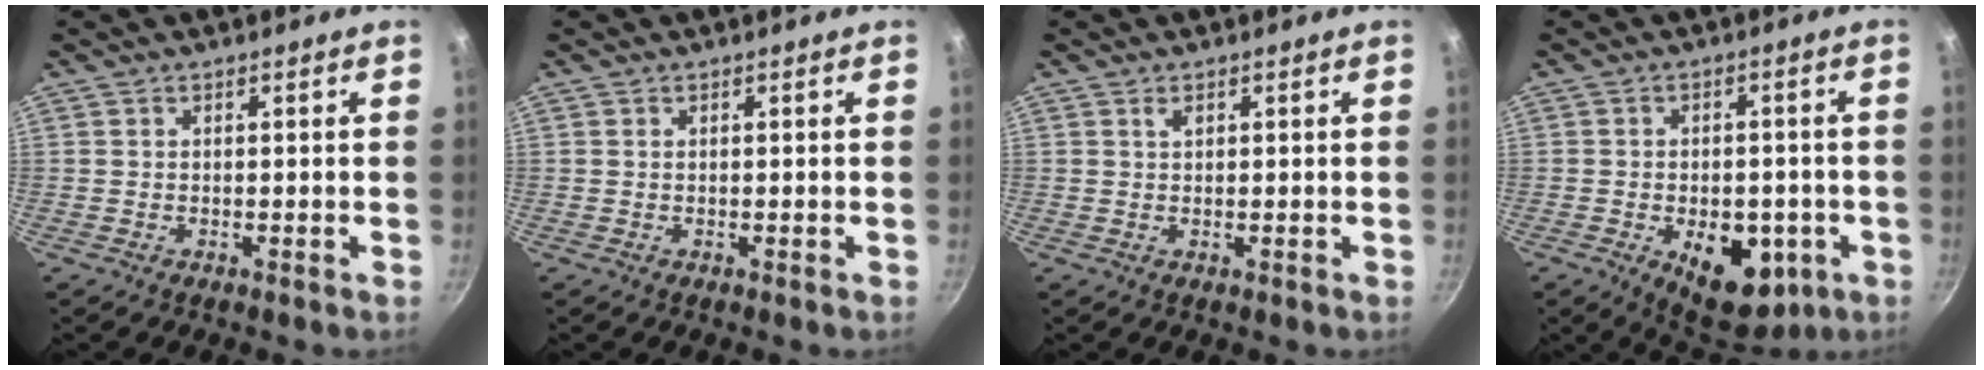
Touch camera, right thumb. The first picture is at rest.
{"total": 0.0}
{"total": 1.0, "force": [0.5, 0.5, 0.7], "torque": [-0.009, 0.001, 0.009]}
{"total": 13.4, "force": [-4.3, 8.1, 9.8], "torque": [-0.090, 0.003, -0.043]}